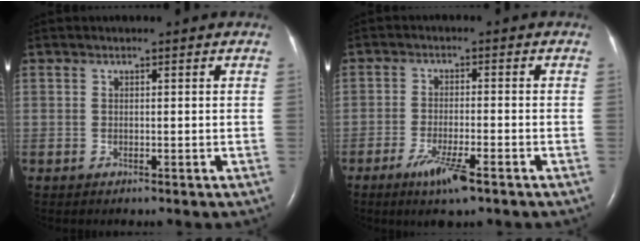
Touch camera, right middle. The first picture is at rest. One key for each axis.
{"total": 6.1, "fx": -3.8, "fy": 0.6, "fz": 4.8, "tx": -0.098, "ty": -0.013, "tz": -0.065}